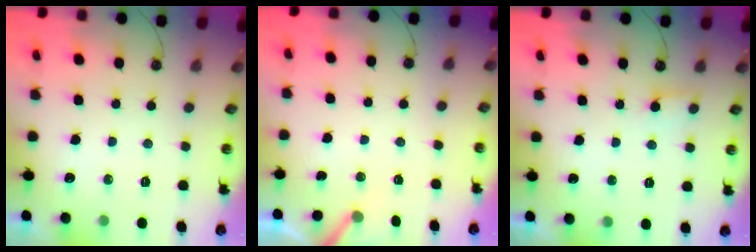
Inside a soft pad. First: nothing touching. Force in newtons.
{"total": 4.1, "press": 4.1, "slide": 0.4}
{"total": 5.1, "press": 5.1, "slide": 0.4}